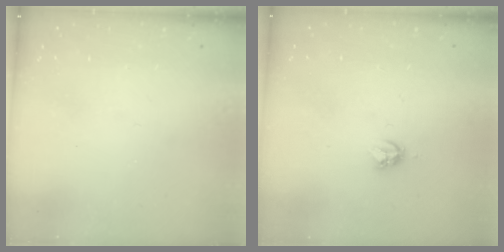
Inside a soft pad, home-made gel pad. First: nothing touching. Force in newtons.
{"total": 3.9, "press": 3.9, "slide": 0.4}